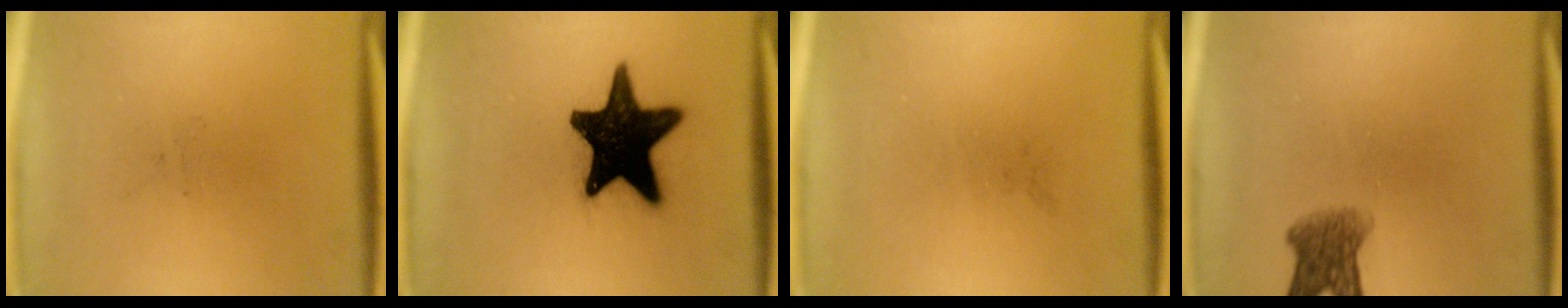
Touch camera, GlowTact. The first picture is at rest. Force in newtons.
{"total": 19.1}
{"total": 0.0}
{"total": 4.7}